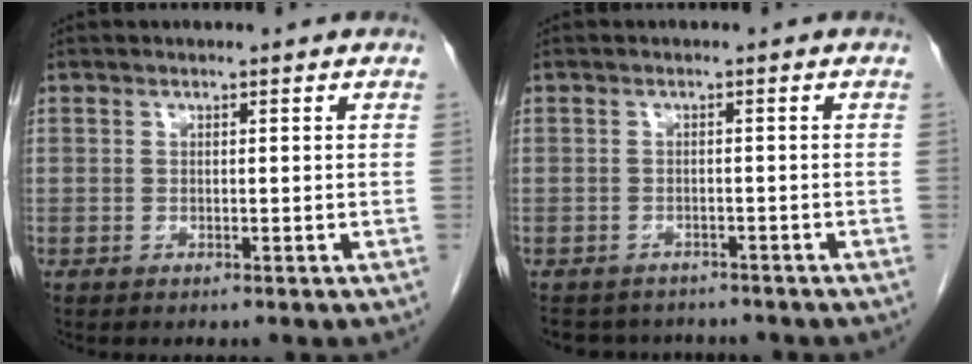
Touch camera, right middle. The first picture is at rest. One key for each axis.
{"total": 6.5, "fx": -5.9, "fy": 2.5, "fz": 0.8, "tx": -0.012, "ty": 0.001, "tz": -0.077}